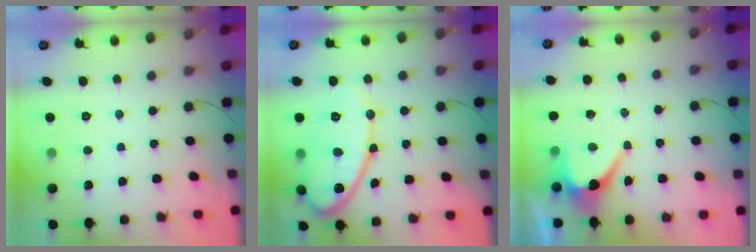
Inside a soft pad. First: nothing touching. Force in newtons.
{"total": 14.1, "press": 14.1, "slide": 0.9}
{"total": 7.0, "press": 6.9, "slide": 0.7}